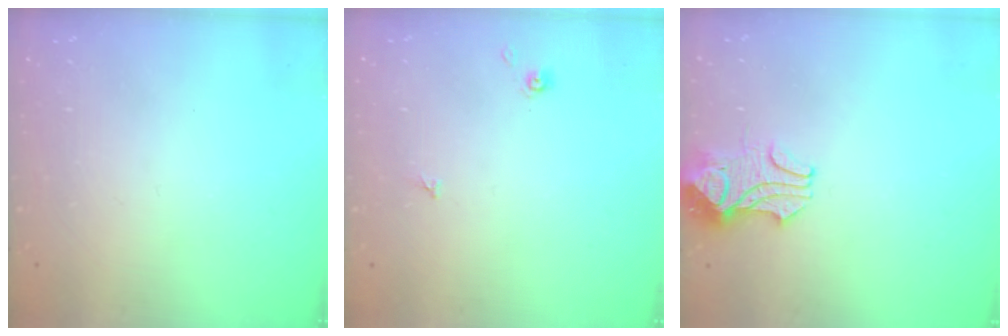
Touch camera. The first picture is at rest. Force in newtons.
{"total": 2.2, "press": 2.1, "slide": 0.3}
{"total": 2.3, "press": 2.2, "slide": 0.8}